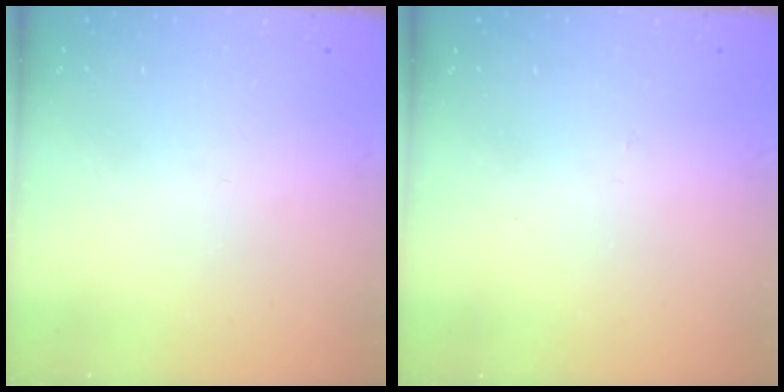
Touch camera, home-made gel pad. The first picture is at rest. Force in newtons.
{"total": 2.8, "press": 2.8, "slide": 0.4}